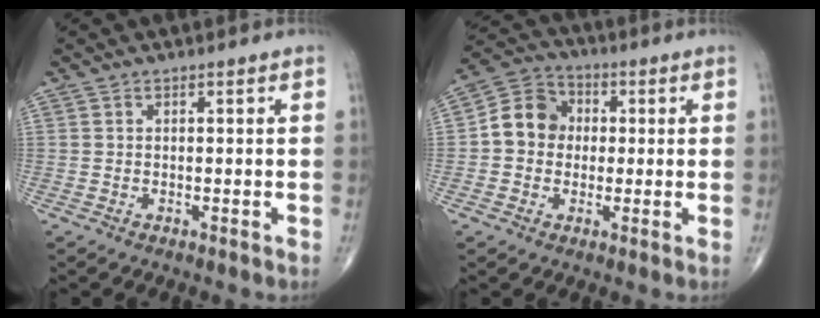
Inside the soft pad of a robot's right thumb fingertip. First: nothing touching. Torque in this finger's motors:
{"motor_torque": [1.08, 1.07, 0.42, -0.51, 0.05]}